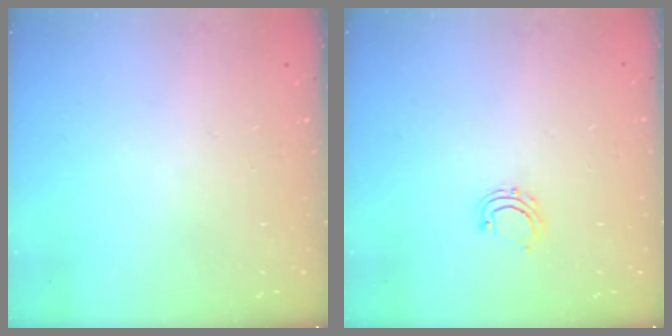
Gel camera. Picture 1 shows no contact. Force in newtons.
{"total": 5.1, "press": 5.1, "slide": 0.7}